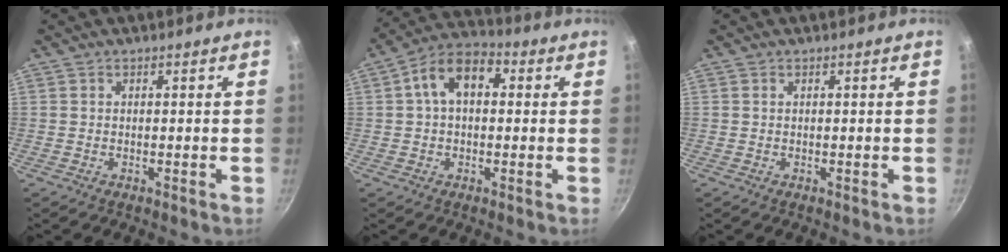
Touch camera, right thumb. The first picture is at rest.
{"total": 9.9, "force": [1.8, 6.4, 7.4], "torque": [-0.103, 0.029, 0.013]}
{"total": 0.0}